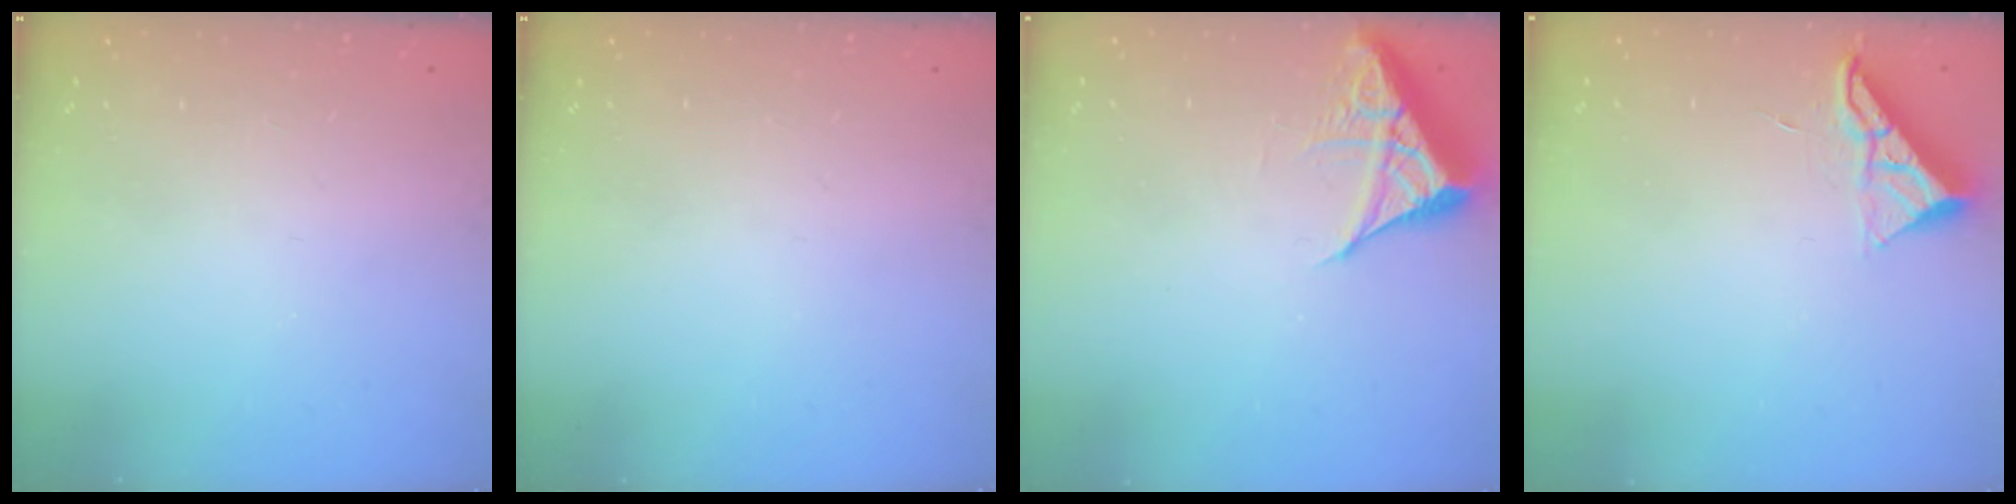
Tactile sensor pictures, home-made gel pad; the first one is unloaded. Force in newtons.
{"total": 0.0}
{"total": 6.9, "press": 6.8, "slide": 0.6}
{"total": 7.3, "press": 7.2, "slide": 0.5}